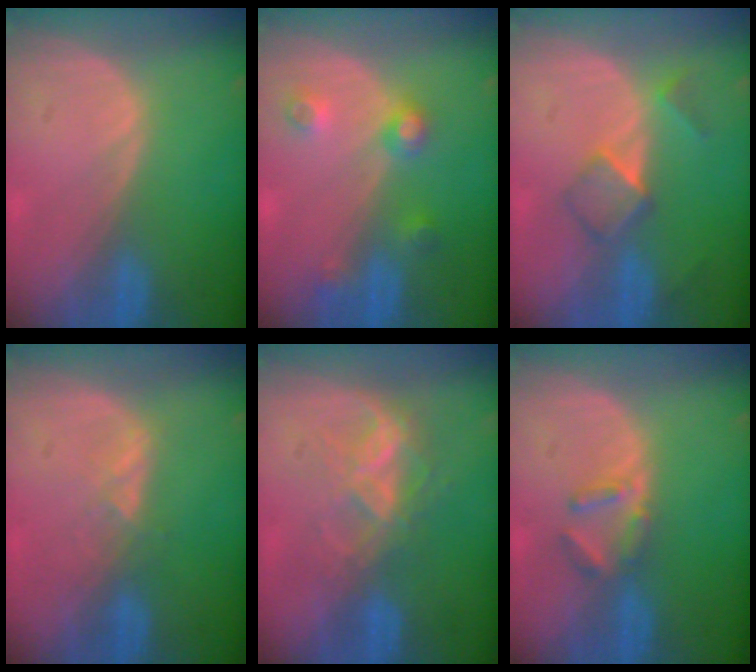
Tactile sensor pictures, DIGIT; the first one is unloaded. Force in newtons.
{"total": 4.6, "press": 4.1, "slide": 2.1}
{"total": 5.2, "press": 4.6, "slide": 2.4}
{"total": 2.0, "press": 2.0, "slide": 0.3}
{"total": 7.0, "press": 5.9, "slide": 3.7}
{"total": 3.3, "press": 3.2, "slide": 0.4}